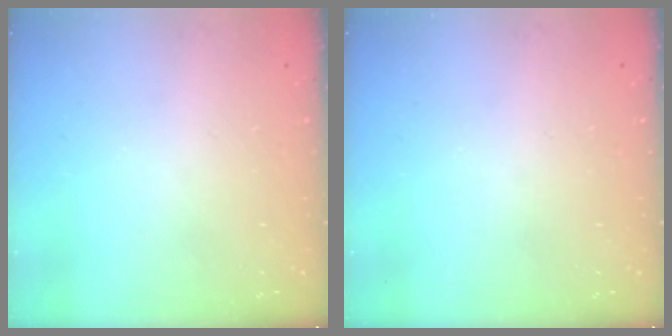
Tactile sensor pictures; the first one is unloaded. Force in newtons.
{"total": 0.0}